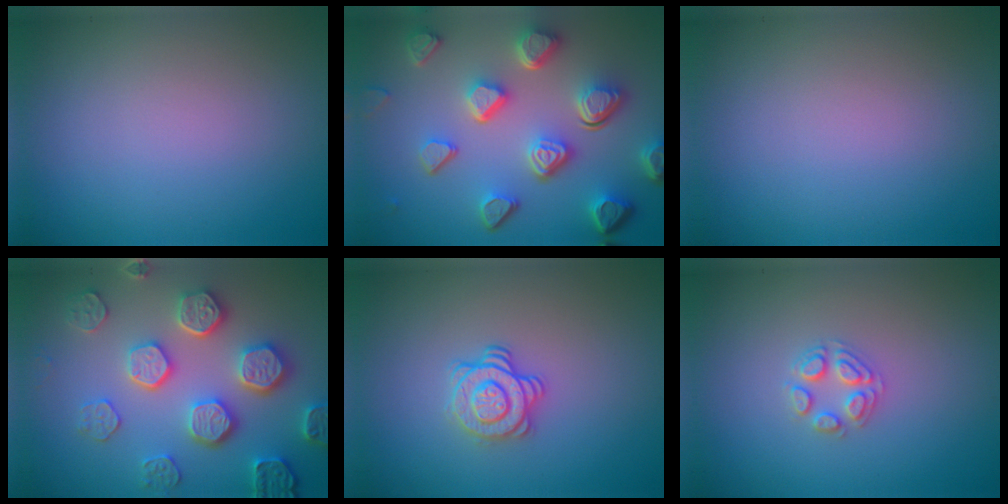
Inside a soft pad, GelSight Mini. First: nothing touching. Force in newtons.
{"total": 7.5, "press": 5.6, "slide": 5.1}
{"total": 0.0}
{"total": 5.7, "press": 5.3, "slide": 1.9}
{"total": 2.9, "press": 2.5, "slide": 1.4}
{"total": 2.2, "press": 2.2, "slide": 0.2}